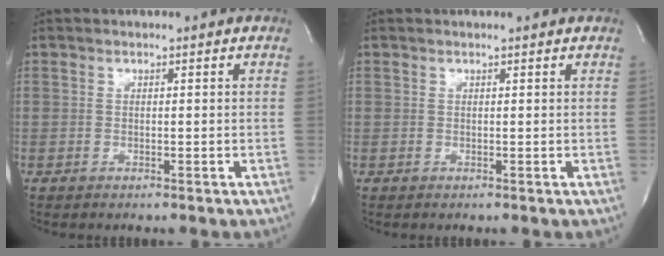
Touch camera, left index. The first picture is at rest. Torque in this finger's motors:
{"motor_torque": [0.37, -0.69, 0.15, -0.01]}